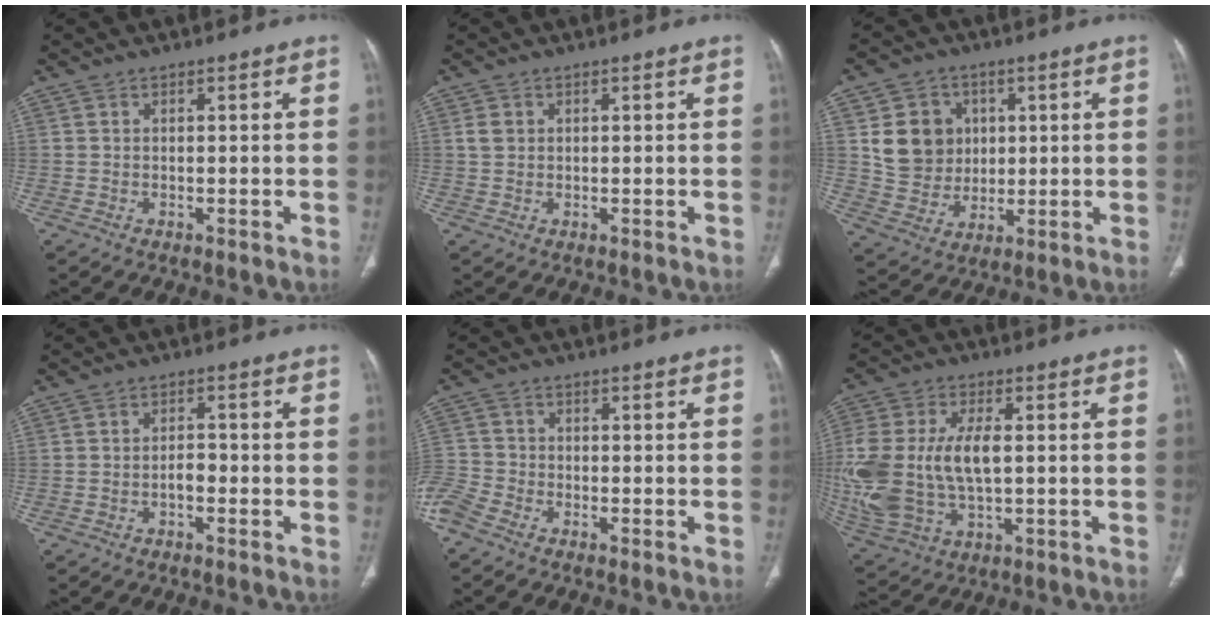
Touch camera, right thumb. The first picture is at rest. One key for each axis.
{"total": 1.8, "fx": 0.5, "fy": 1.5, "fz": 0.9, "tx": -0.017, "ty": 0.004, "tz": 0.011}
{"total": 11.3, "fx": 2.5, "fy": 10.1, "fz": 4.4, "tx": -0.040, "ty": -0.004, "tz": 0.056}
{"total": 2.2, "fx": -1.0, "fy": 1.3, "fz": 1.6, "tx": -0.018, "ty": 0.013, "tz": -0.018}
{"total": 5.4, "fx": -4.0, "fy": 2.8, "fz": 2.3, "tx": -0.062, "ty": 0.005, "tz": -0.090}
{"total": 20.8, "fx": 0.2, "fy": 12.1, "fz": 16.9, "tx": -0.408, "ty": -0.004, "tz": 0.018}